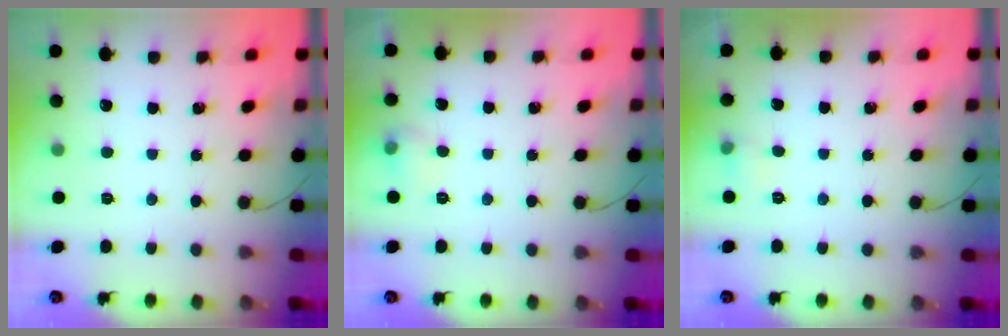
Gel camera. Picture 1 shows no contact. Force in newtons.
{"total": 6.3, "press": 6.2, "slide": 1.2}
{"total": 5.2, "press": 3.9, "slide": 3.4}